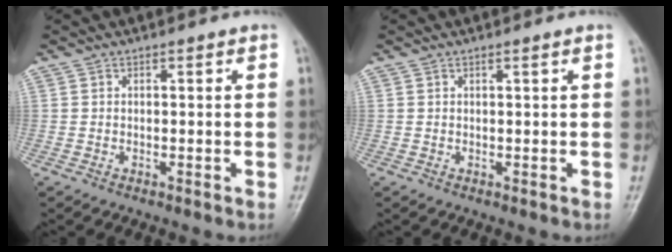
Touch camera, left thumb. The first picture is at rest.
{"total": 0.6, "force": [0.3, -0.1, 0.5], "torque": [-0.011, -0.001, 0.008]}